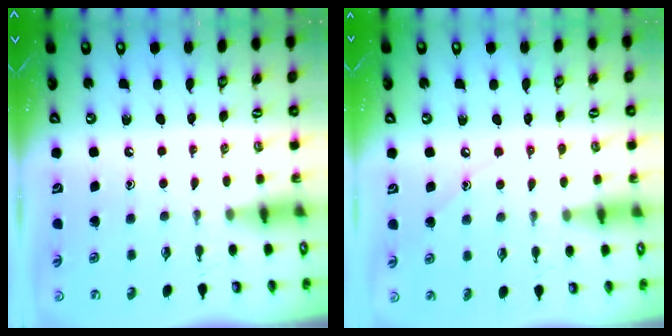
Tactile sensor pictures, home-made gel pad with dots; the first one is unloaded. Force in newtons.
{"total": 4.9, "press": 4.9, "slide": 0.2}